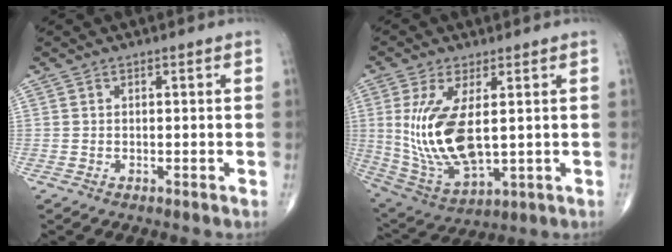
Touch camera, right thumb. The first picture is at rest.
{"total": 15.3, "force": [1.7, 6.7, 13.6], "torque": [-0.277, -0.022, 0.052]}